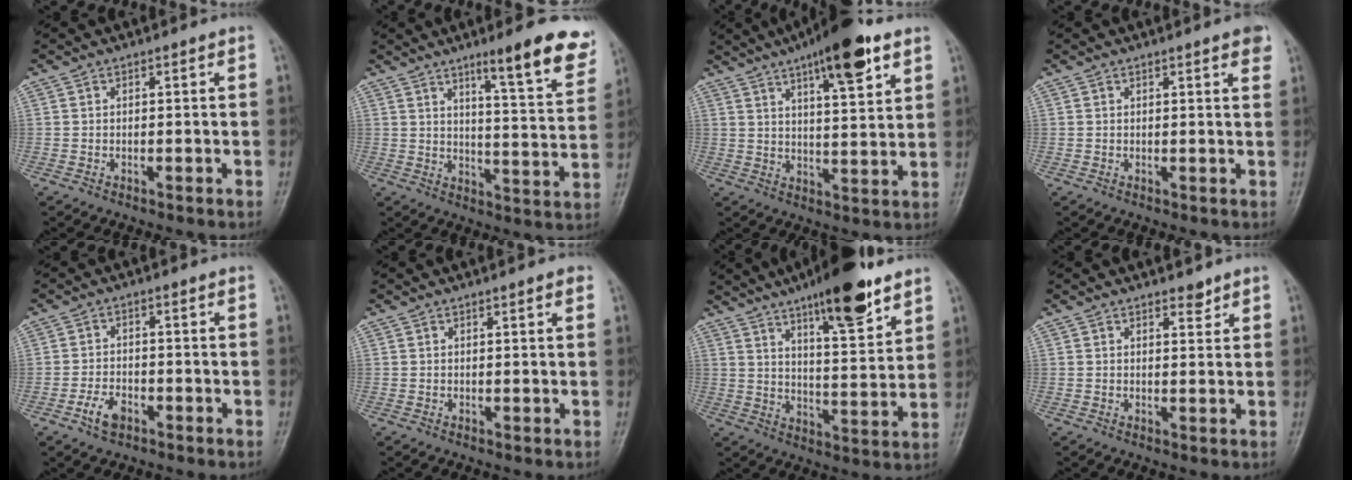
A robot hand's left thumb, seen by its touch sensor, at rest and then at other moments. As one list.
[{"total": 13.9, "force": [8.7, 2.1, 10.6], "torque": [-0.121, -0.048, 0.124]}, {"total": 14.7, "force": [8.6, 3.9, 11.2], "torque": [-0.149, -0.031, 0.129]}, {"total": 2.8, "force": [1.8, 0.4, 2.2], "torque": [-0.021, -0.003, 0.018]}, {"total": 4.1, "force": [-2.3, 2.4, 2.5], "torque": [-0.043, 0.014, -0.041]}, {"total": 1.4, "force": [0.8, 0.2, 1.1], "torque": [-0.015, -0.002, 0.009]}, {"total": 16.8, "force": [11.0, 4.2, 11.9], "torque": [-0.159, -0.060, 0.178]}, {"total": 2.0, "force": [1.6, 0.8, 0.8], "torque": [-0.001, -0.011, 0.022]}]